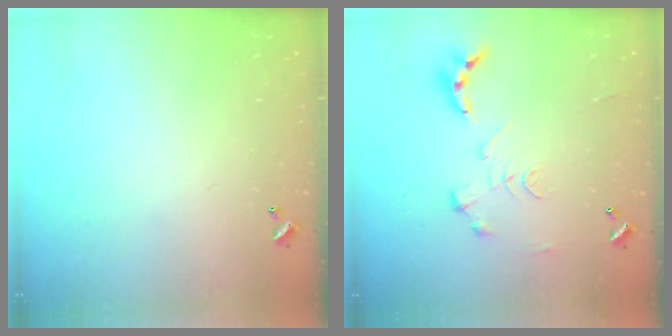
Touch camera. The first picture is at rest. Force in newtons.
{"total": 0.0}